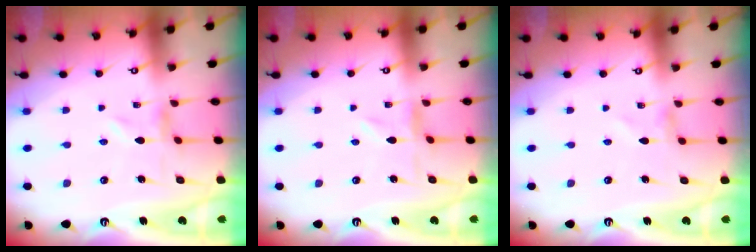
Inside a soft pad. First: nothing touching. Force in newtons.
{"total": 0.0}
{"total": 0.9, "press": 0.9, "slide": 0.4}